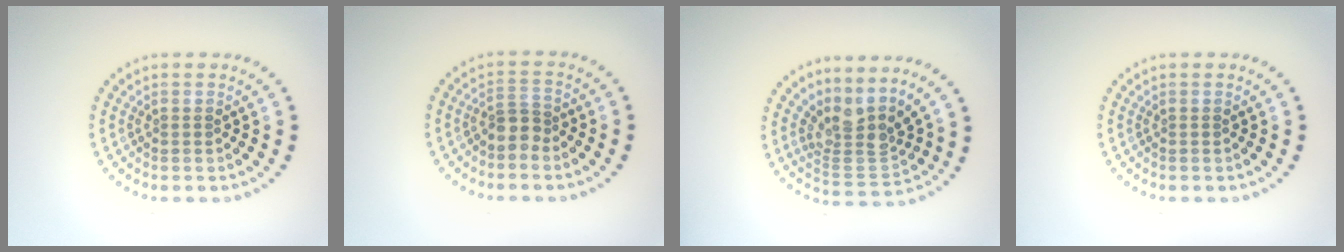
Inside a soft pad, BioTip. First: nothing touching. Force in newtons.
{"total": 2.1, "press": 1.7, "slide": 1.3}
{"total": 3.6, "press": 2.4, "slide": 2.7}
{"total": 0.0}